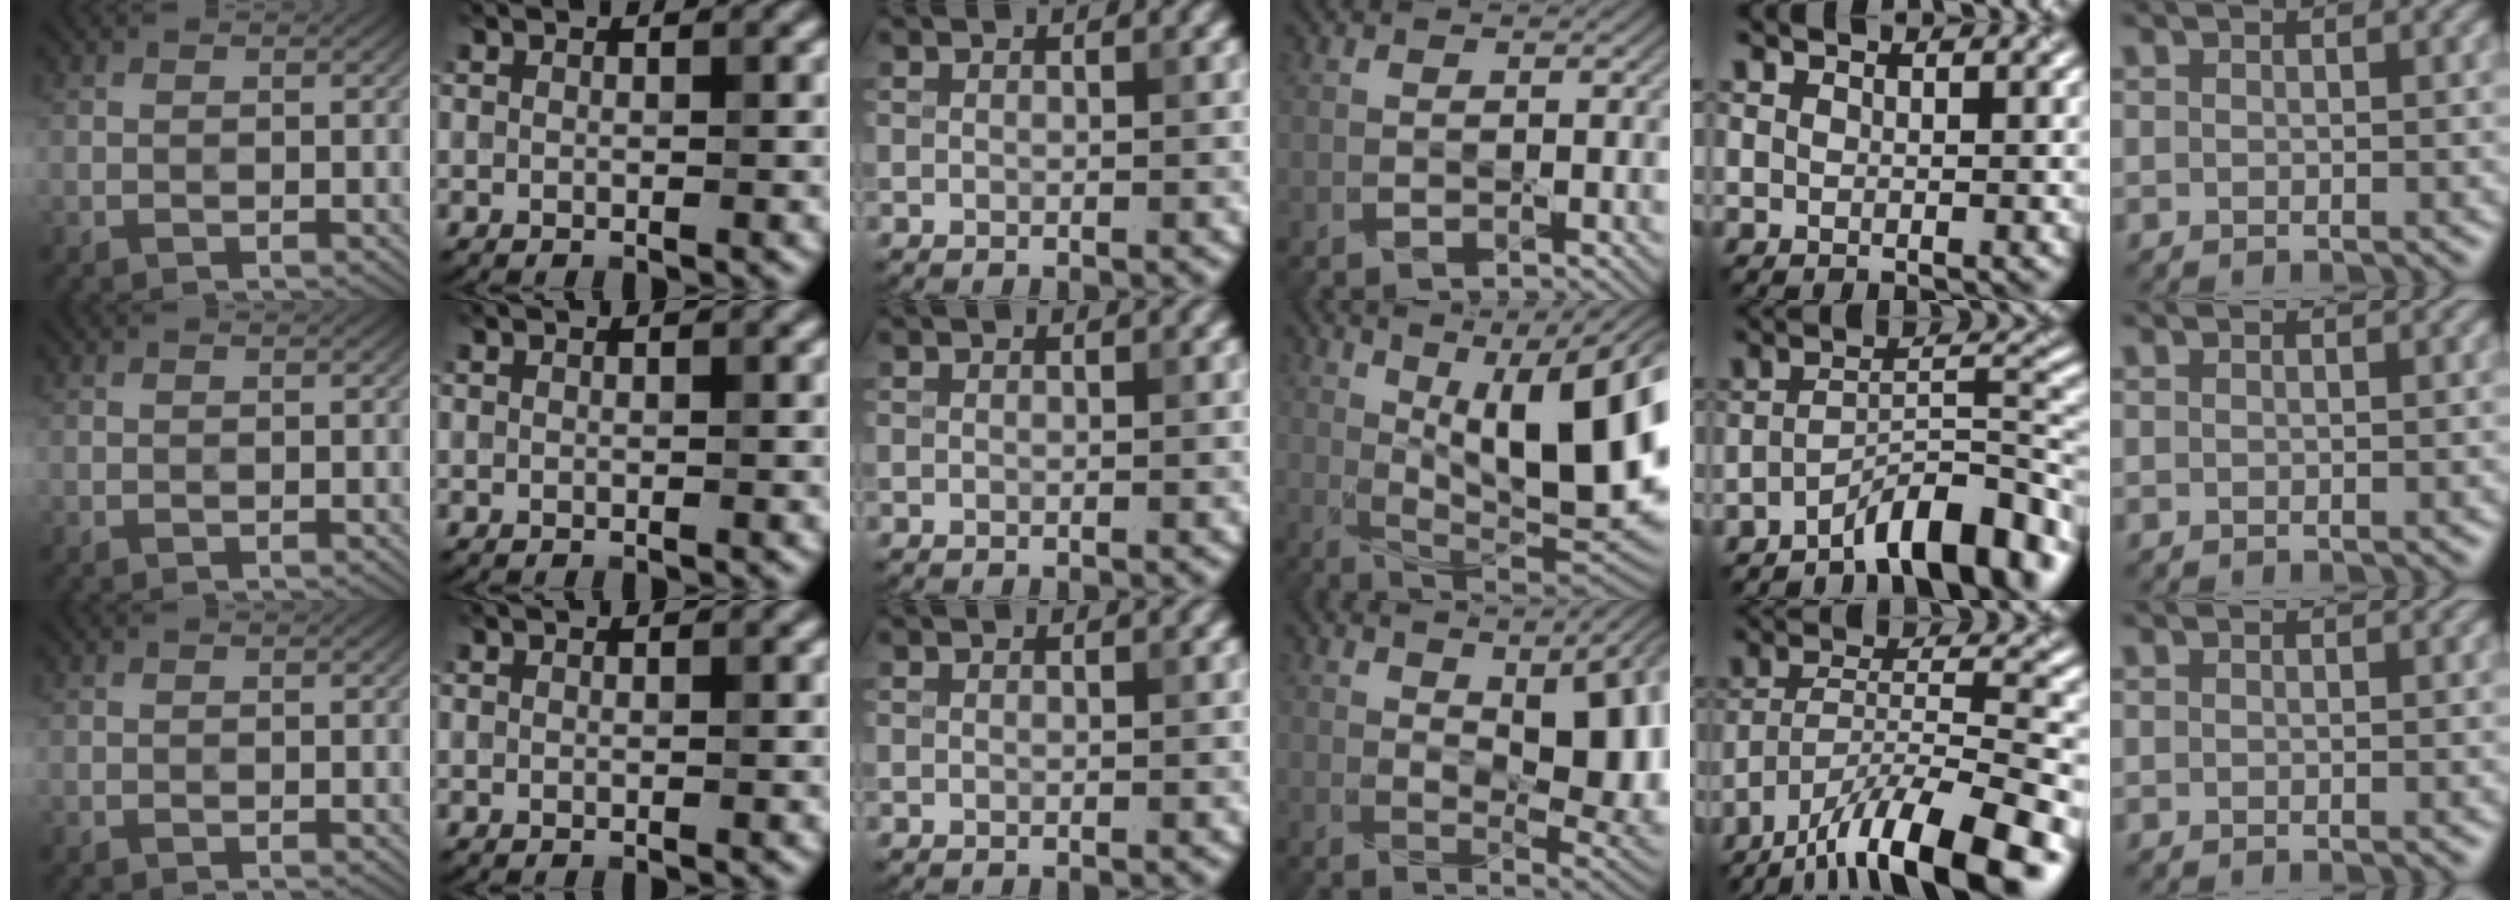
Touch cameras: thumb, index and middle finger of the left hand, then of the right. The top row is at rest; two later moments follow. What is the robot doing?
{"motion": "press", "object": "syringe"}